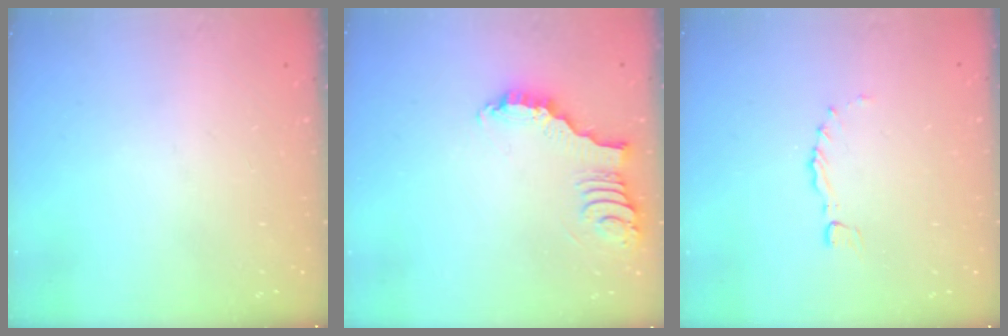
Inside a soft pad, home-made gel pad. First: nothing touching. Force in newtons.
{"total": 3.9, "press": 3.9, "slide": 0.3}
{"total": 0.0}